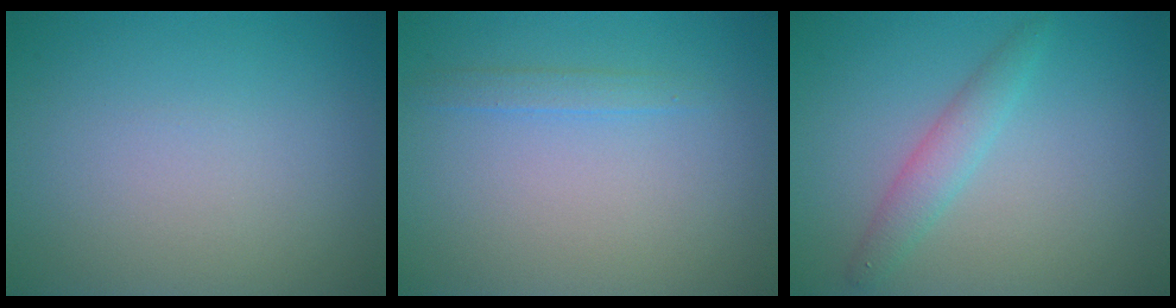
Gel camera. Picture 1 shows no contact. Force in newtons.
{"total": 1.1, "press": 1.1, "slide": 0.0}
{"total": 2.1, "press": 2.1, "slide": 0.0}